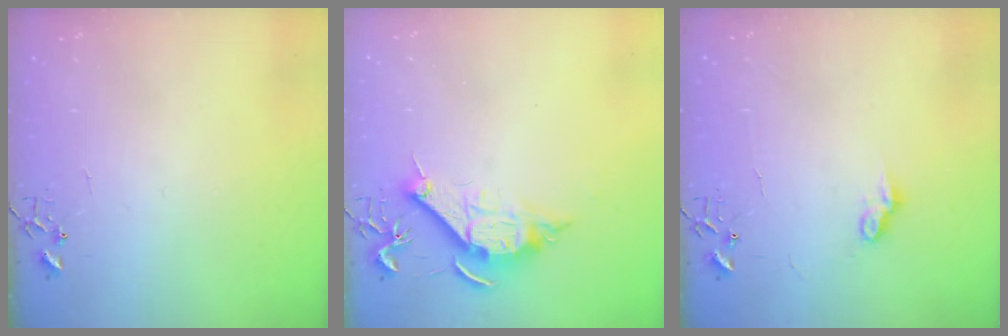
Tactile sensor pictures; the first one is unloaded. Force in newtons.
{"total": 10.1, "press": 10.0, "slide": 0.8}
{"total": 6.9, "press": 6.9, "slide": 0.2}